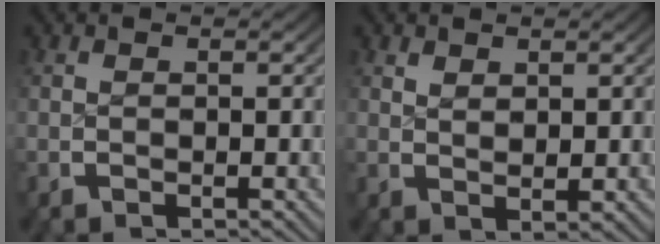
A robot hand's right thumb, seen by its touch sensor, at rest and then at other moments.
{"total": 1.4, "force": [1.2, 0.3, 0.7], "torque": [-0.008, -0.004, 0.032]}